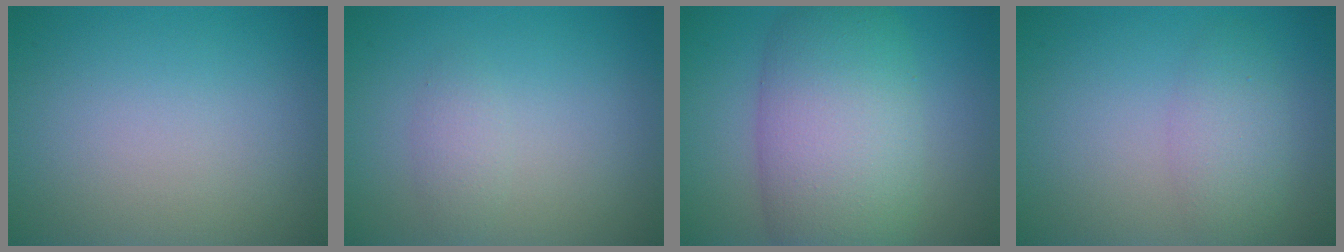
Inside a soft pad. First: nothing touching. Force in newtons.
{"total": 1.3, "press": 1.3, "slide": 0.1}
{"total": 10.1, "press": 10.0, "slide": 0.3}
{"total": 2.8, "press": 2.8, "slide": 0.2}